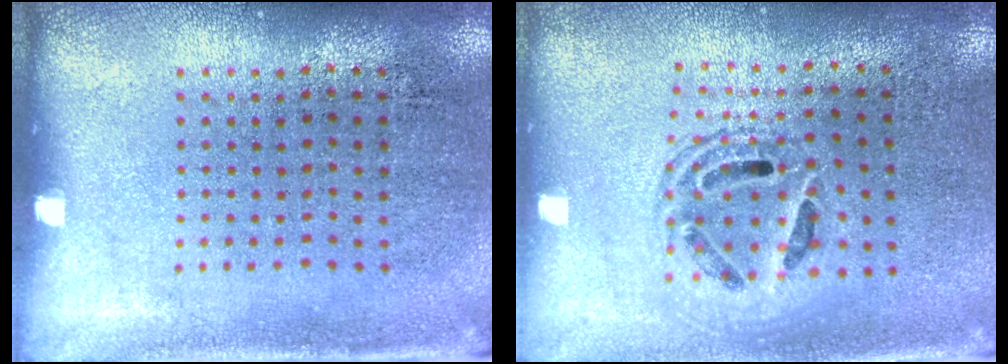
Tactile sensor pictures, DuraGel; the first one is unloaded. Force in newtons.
{"total": 1.4, "press": 1.3, "slide": 0.7}